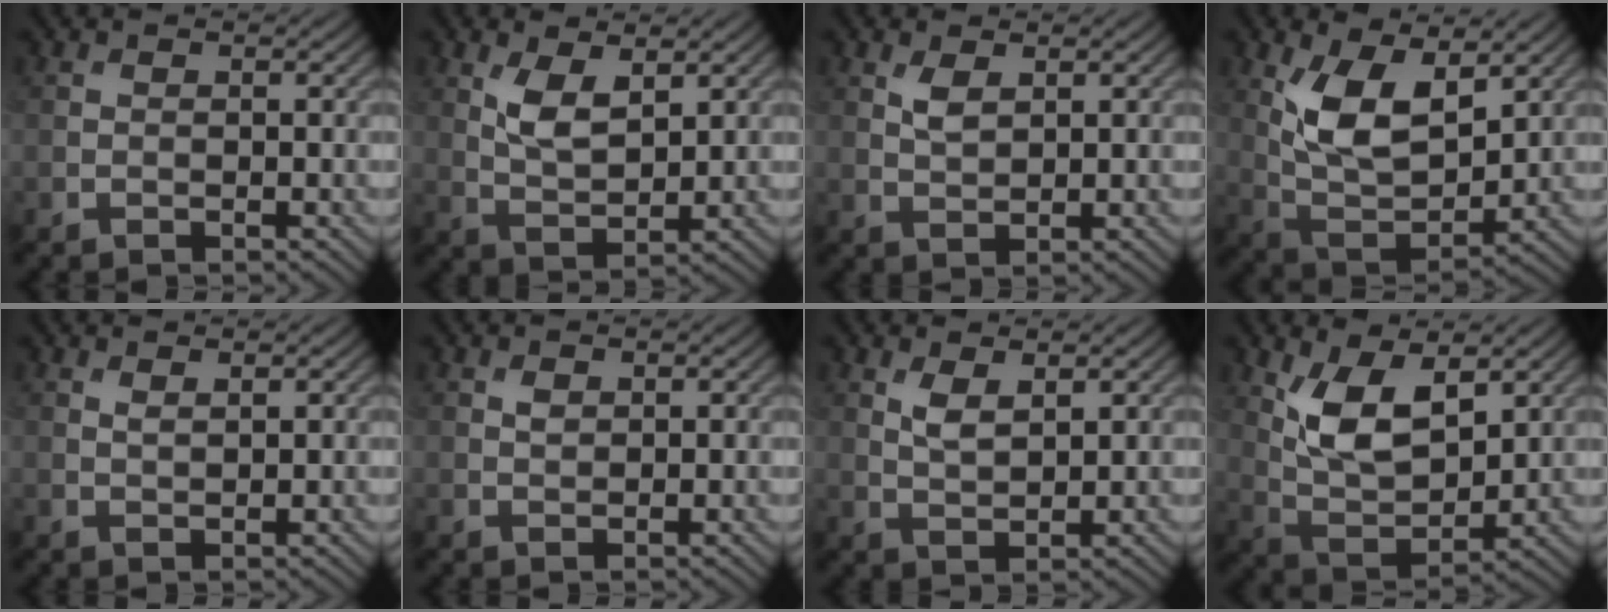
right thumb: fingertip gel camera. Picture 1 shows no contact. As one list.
[{"total": 4.9, "force": [2.2, 2.2, 3.8], "torque": [-0.087, -0.006, 0.047]}, {"total": 2.2, "force": [1.1, 1.0, 1.6], "torque": [-0.038, -0.001, 0.026]}, {"total": 10.0, "force": [3.9, 5.0, 7.7], "torque": [-0.164, -0.008, 0.076]}, {"total": 1.0, "force": [0.7, 0.2, 0.6], "torque": [-0.018, -0.001, 0.016]}, {"total": 1.0, "force": [0.5, 0.6, 0.6], "torque": [-0.013, -0.001, 0.011]}, {"total": 2.9, "force": [1.5, 1.1, 2.2], "torque": [-0.052, -0.004, 0.034]}, {"total": 9.0, "force": [3.9, 4.3, 6.8], "torque": [-0.144, -0.008, 0.079]}]